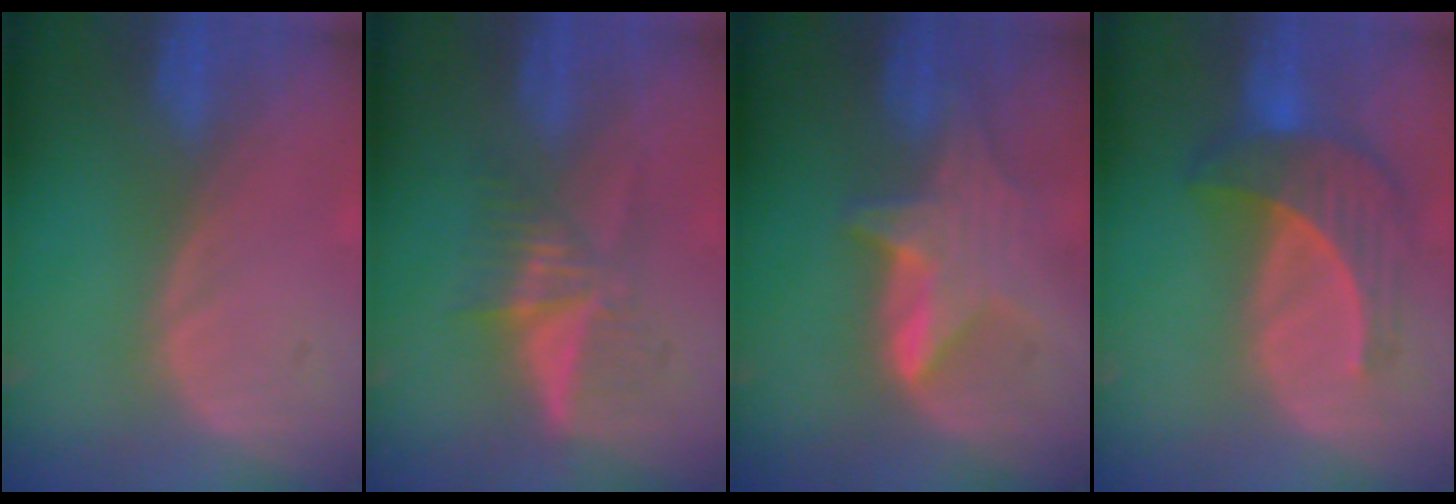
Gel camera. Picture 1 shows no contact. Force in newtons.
{"total": 5.9, "press": 5.3, "slide": 2.7}
{"total": 6.0, "press": 6.0, "slide": 0.8}
{"total": 7.3, "press": 6.7, "slide": 2.9}